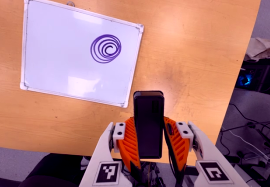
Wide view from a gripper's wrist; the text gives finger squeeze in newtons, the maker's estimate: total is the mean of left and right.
{"total": 4.9, "left": 3.8, "right": 6.0}